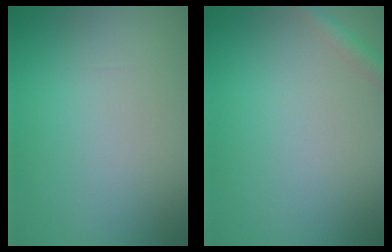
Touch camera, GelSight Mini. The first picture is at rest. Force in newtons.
{"total": 1.6, "press": 1.6, "slide": 0.1}